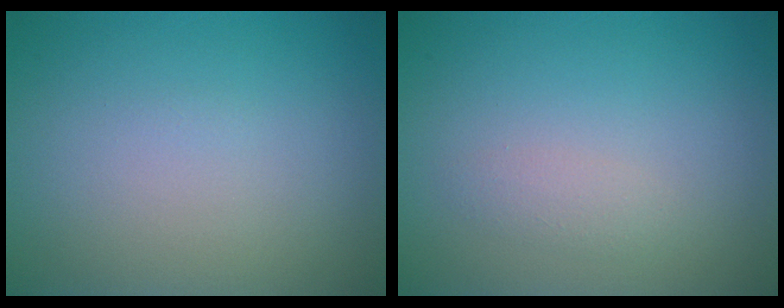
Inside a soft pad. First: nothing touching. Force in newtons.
{"total": 1.1, "press": 1.1, "slide": 0.1}